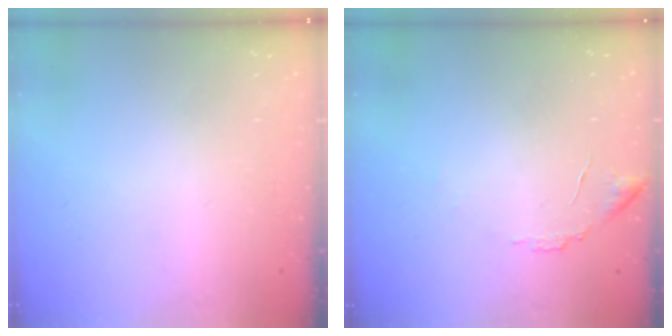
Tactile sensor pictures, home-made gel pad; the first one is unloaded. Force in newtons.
{"total": 6.9, "press": 6.9, "slide": 0.4}